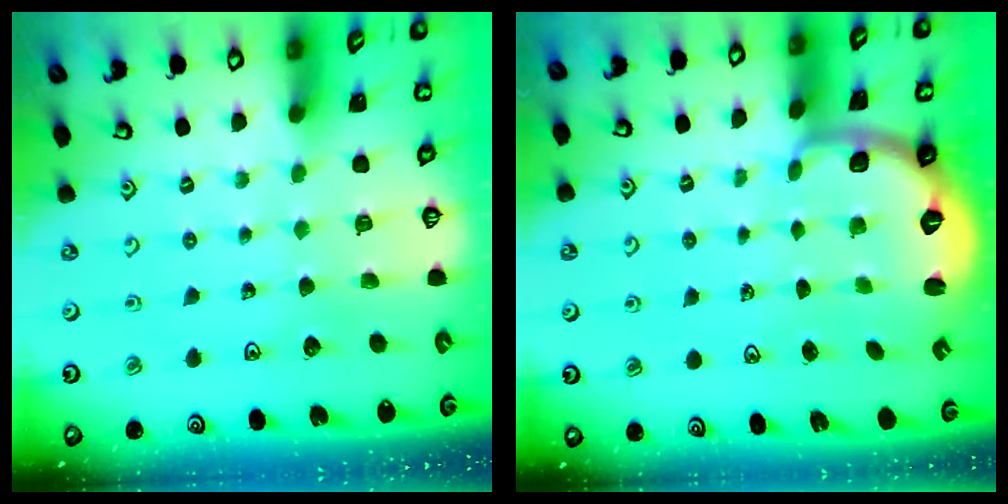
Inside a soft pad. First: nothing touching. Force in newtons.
{"total": 2.7, "press": 1.6, "slide": 2.1}